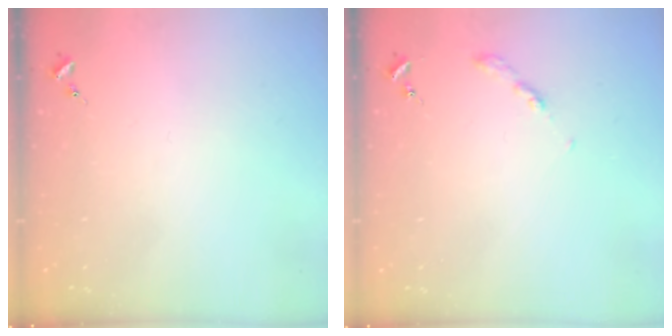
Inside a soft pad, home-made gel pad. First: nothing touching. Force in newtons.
{"total": 2.7, "press": 2.6, "slide": 0.3}